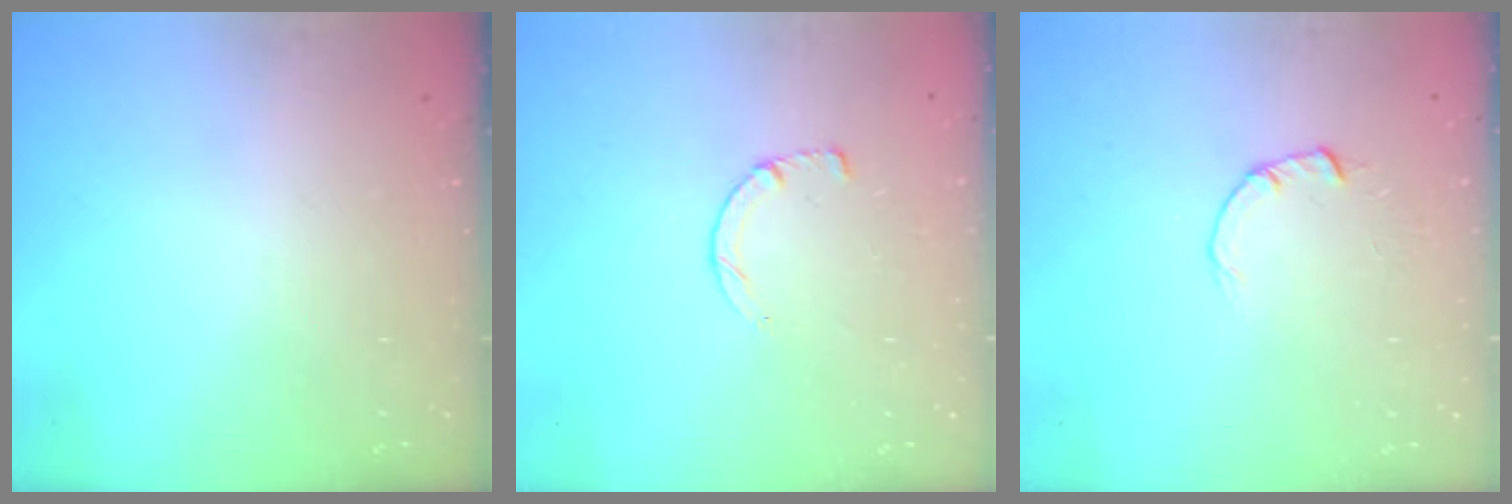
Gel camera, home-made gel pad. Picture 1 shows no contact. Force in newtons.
{"total": 2.5, "press": 2.5, "slide": 0.3}
{"total": 1.8, "press": 1.7, "slide": 0.3}